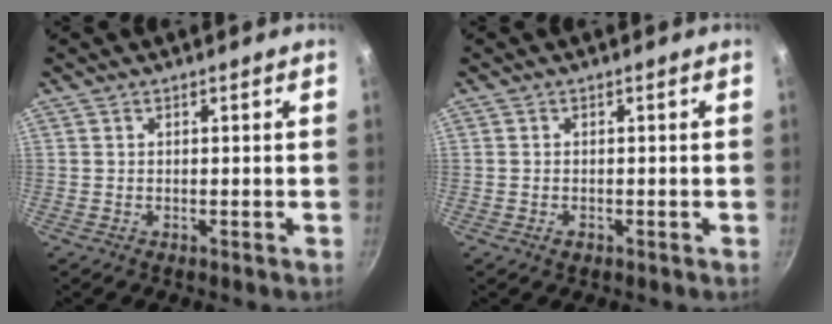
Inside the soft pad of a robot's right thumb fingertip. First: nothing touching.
{"total": 1.1, "force": [-0.6, 0.7, 0.5], "torque": [-0.009, 0.000, -0.010]}